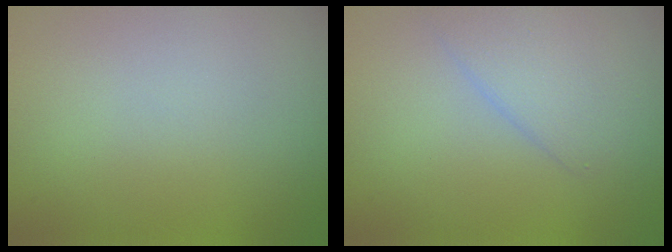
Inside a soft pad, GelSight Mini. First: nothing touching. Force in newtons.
{"total": 2.6, "press": 2.6, "slide": 0.1}